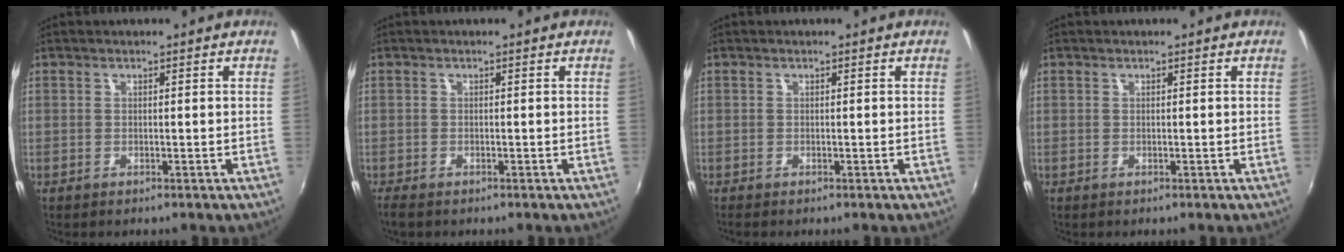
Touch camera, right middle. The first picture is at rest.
{"total": 2.1, "force": [-1.7, 0.7, 1.0], "torque": [-0.020, -0.012, -0.030]}
{"total": 0.0}
{"total": 0.0}